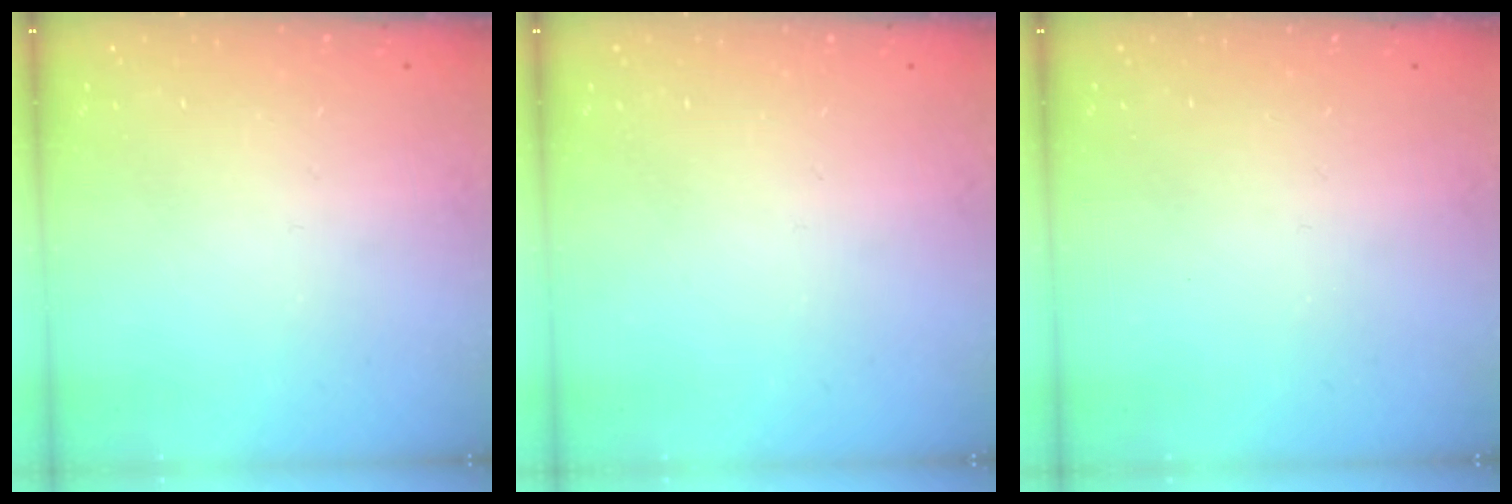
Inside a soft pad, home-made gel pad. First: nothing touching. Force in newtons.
{"total": 0.0}
{"total": 0.0}